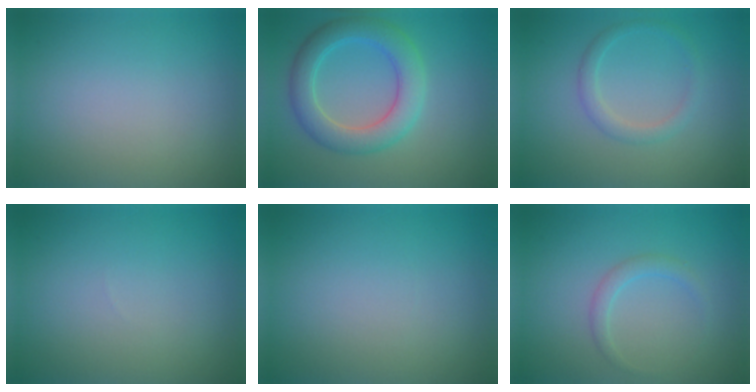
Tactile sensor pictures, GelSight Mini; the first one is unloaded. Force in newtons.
{"total": 5.0, "press": 5.0, "slide": 0.5}
{"total": 1.7, "press": 1.7, "slide": 0.0}
{"total": 0.0}
{"total": 0.0}
{"total": 1.4, "press": 1.4, "slide": 0.0}